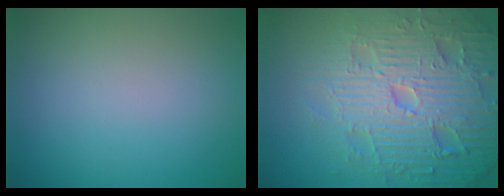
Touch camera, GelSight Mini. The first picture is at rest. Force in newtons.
{"total": 7.8, "press": 7.6, "slide": 1.9}